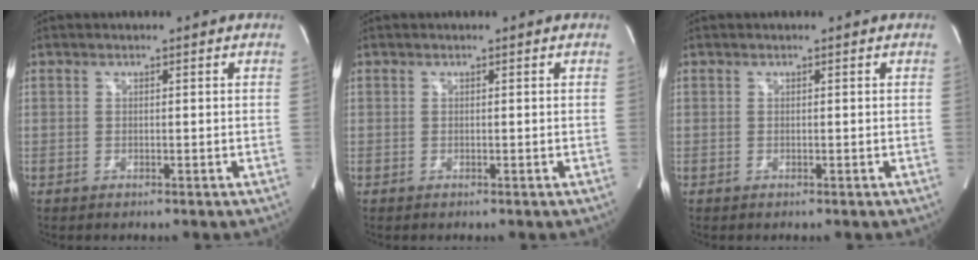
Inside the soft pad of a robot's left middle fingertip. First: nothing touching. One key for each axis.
{"total": 0.0}
{"total": 0.0}